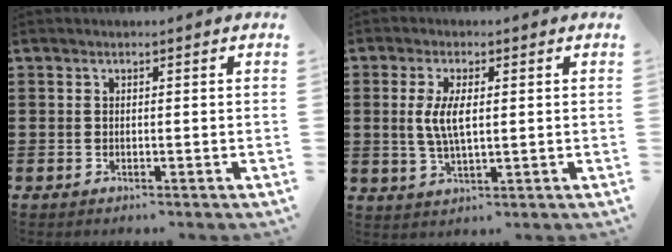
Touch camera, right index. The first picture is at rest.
{"total": 5.2, "force": [0.6, 1.9, 4.8], "torque": [-0.109, 0.001, 0.005]}